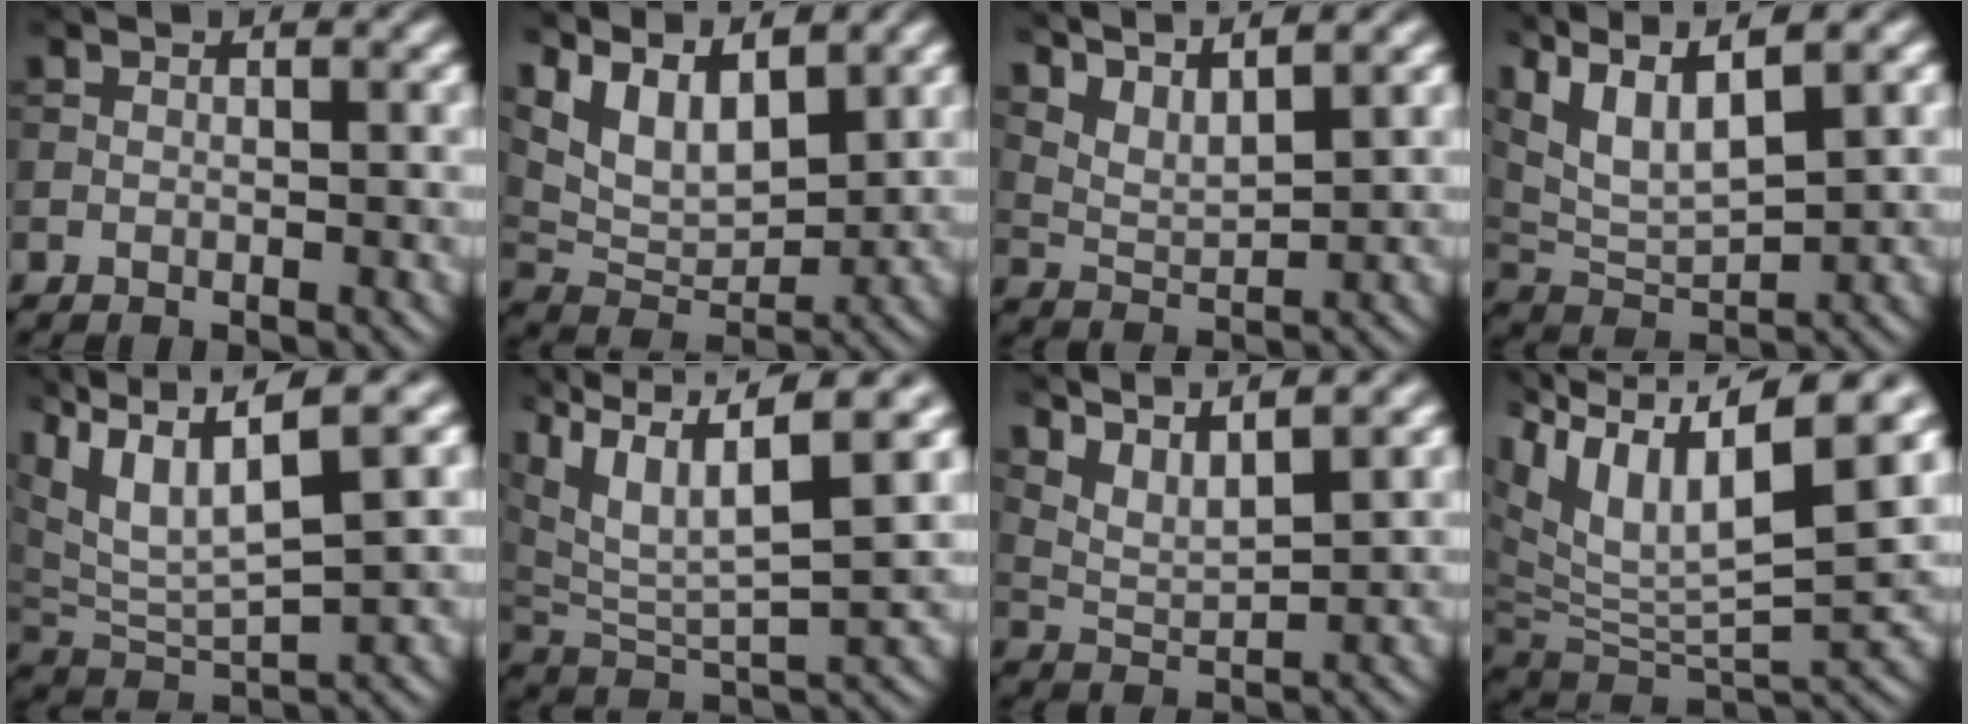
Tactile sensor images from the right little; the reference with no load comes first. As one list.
[{"total": 6.9, "force": [3.9, 3.4, 4.6], "torque": [-0.085, -0.007, 0.074]}, {"total": 5.0, "force": [4.1, 1.1, 2.7], "torque": [-0.059, 0.005, 0.071]}, {"total": 8.2, "force": [4.8, 2.9, 6.0], "torque": [-0.131, 0.014, 0.089]}, {"total": 8.8, "force": [4.8, 2.7, 6.9], "torque": [-0.147, 0.011, 0.089]}, {"total": 11.2, "force": [6.5, 3.8, 8.4], "torque": [-0.177, 0.019, 0.109]}, {"total": 5.8, "force": [4.6, 1.3, 3.4], "torque": [-0.070, 0.012, 0.075]}, {"total": 12.4, "force": [4.9, 5.2, 10.2], "torque": [-0.201, 0.014, 0.088]}]